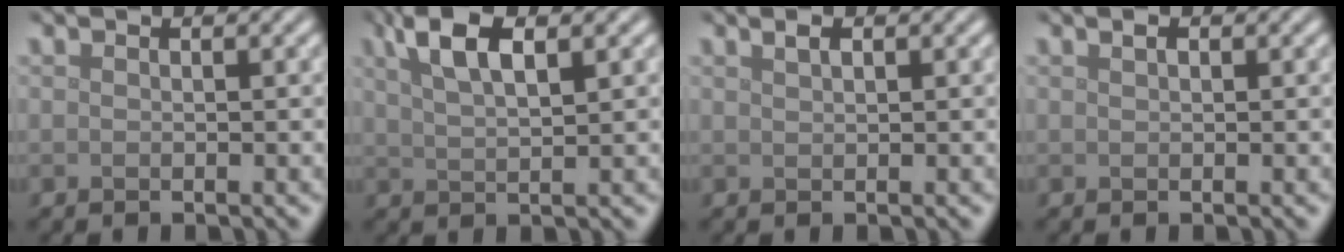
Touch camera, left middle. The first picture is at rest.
{"total": 4.9, "force": [2.6, 1.6, 3.9], "torque": [-0.072, 0.010, 0.046]}
{"total": 1.0, "force": [0.7, 0.3, 0.6], "torque": [-0.013, 0.003, 0.013]}
{"total": 0.6, "force": [0.4, 0.2, 0.3], "torque": [-0.007, 0.003, 0.006]}